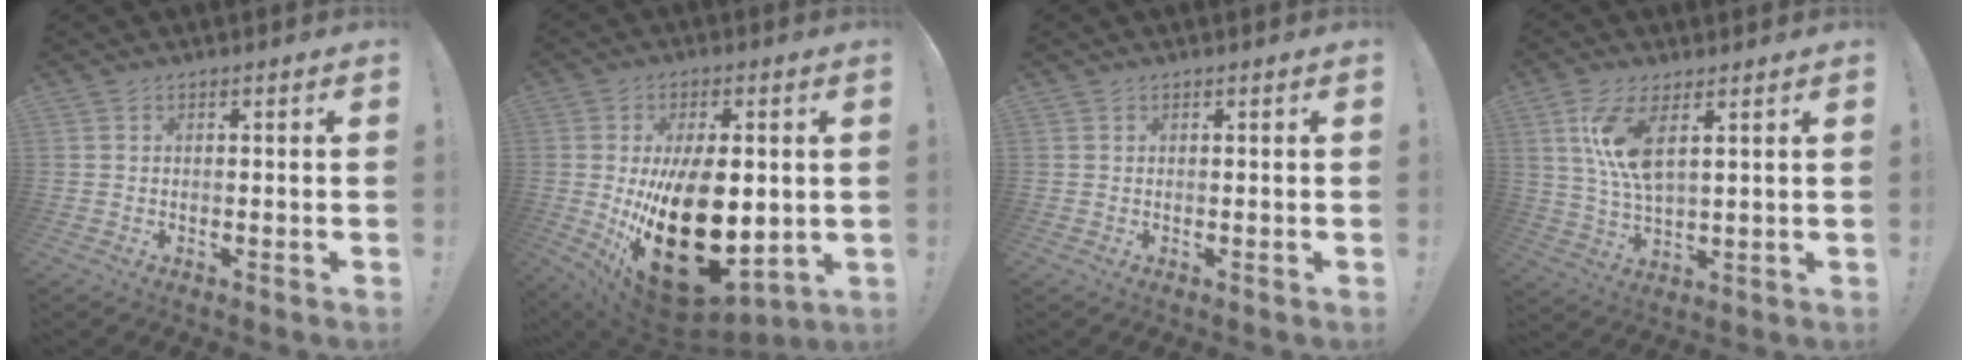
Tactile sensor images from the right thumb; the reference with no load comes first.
{"total": 27.7, "force": [-1.7, 15.2, 23.2], "torque": [-0.387, -0.023, 0.000]}
{"total": 0.0}
{"total": 10.5, "force": [4.4, 3.6, 8.8], "torque": [-0.172, -0.023, 0.078]}